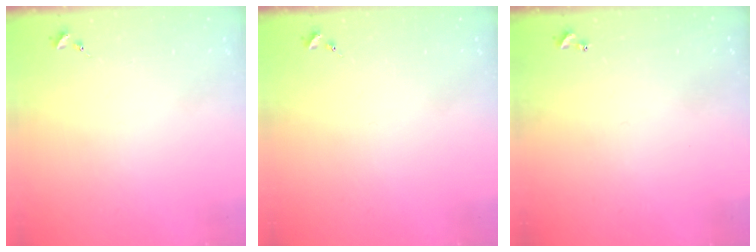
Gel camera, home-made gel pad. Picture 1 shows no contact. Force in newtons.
{"total": 0.0}
{"total": 1.0, "press": 1.0, "slide": 0.2}